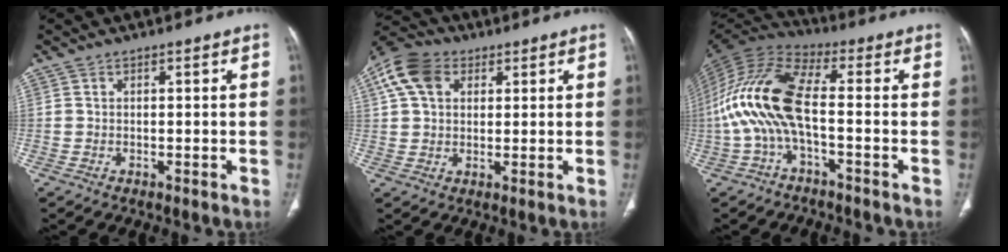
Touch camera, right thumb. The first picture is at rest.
{"total": 10.7, "force": [4.0, 7.6, 6.4], "torque": [-0.119, 0.015, 0.067]}
{"total": 14.7, "force": [-2.2, 5.5, 13.4], "torque": [-0.290, 0.041, -0.053]}